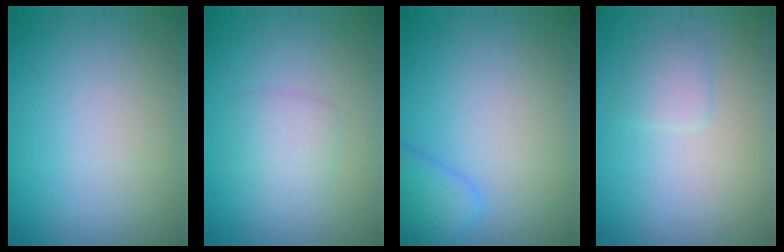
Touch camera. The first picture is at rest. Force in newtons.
{"total": 1.8, "press": 1.8, "slide": 0.2}
{"total": 2.5, "press": 2.5, "slide": 0.2}
{"total": 1.4, "press": 1.3, "slide": 0.3}